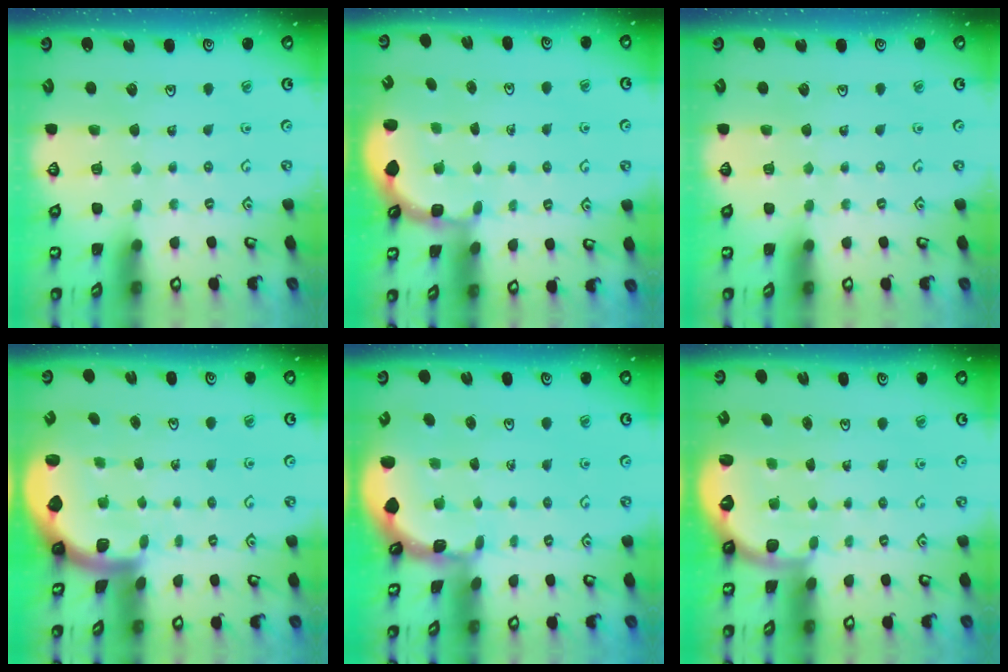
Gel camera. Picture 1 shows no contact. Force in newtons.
{"total": 2.6, "press": 1.9, "slide": 1.7}
{"total": 0.0}
{"total": 1.9, "press": 1.8, "slide": 0.5}
{"total": 0.9, "press": 0.9, "slide": 0.2}
{"total": 2.8, "press": 2.0, "slide": 2.0}